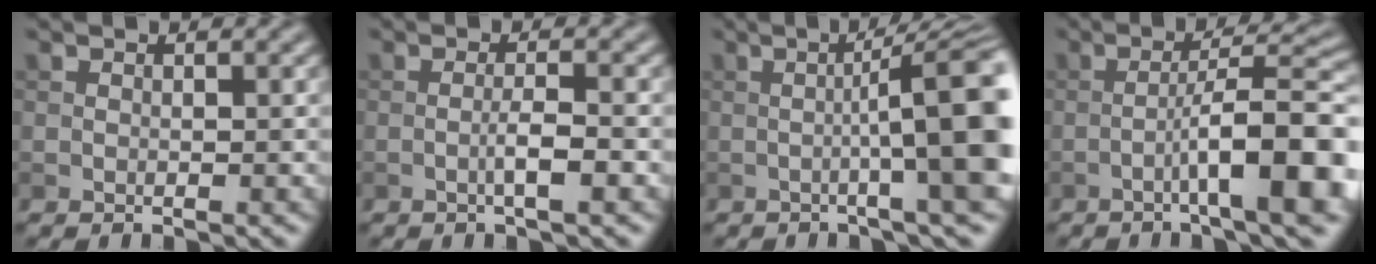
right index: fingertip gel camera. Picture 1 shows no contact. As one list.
[{"total": 2.2, "force": [-0.7, 0.2, 2.0], "torque": [-0.036, 0.005, -0.015]}, {"total": 10.3, "force": [-0.3, 1.8, 10.2], "torque": [-0.120, 0.018, -0.007]}, {"total": 9.8, "force": [-3.5, 1.8, 9.0], "torque": [-0.127, 0.022, -0.057]}]